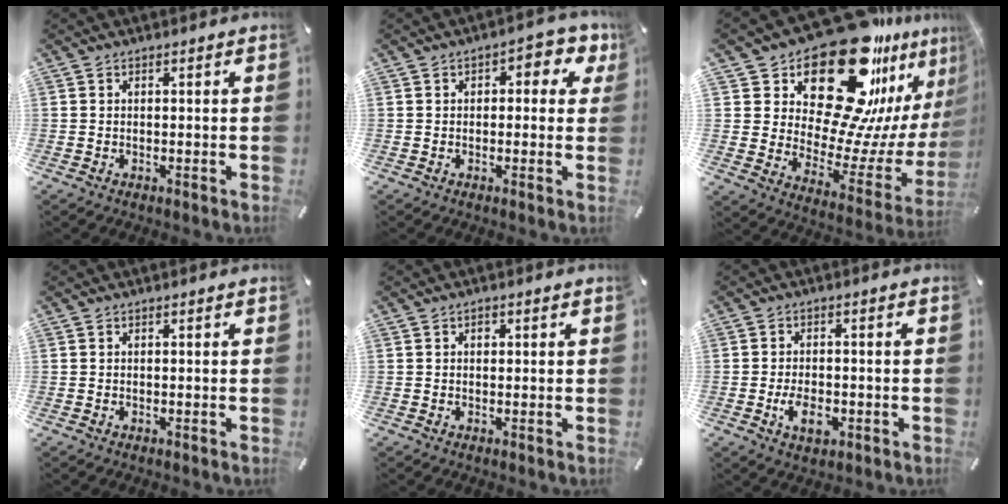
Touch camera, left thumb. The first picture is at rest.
{"total": 4.5, "force": [1.0, 3.0, 3.2], "torque": [-0.036, 0.002, 0.008]}
{"total": 31.1, "force": [20.5, 14.6, 18.2], "torque": [-0.256, -0.177, 0.368]}
{"total": 0.0}
{"total": 1.0, "force": [0.3, 0.8, 0.5], "torque": [-0.002, 0.001, 0.003]}
{"total": 5.4, "force": [-1.9, 3.4, 3.7], "torque": [-0.079, -0.003, -0.039]}